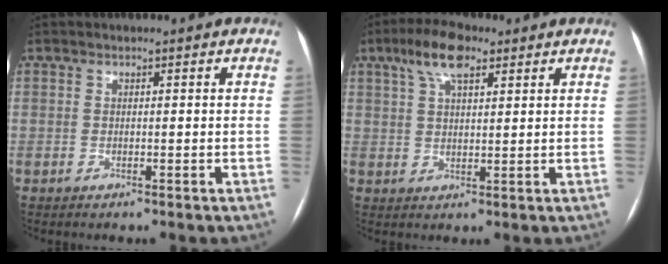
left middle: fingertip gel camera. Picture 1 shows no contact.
{"total": 7.2, "force": [4.2, 2.4, 5.4], "torque": [-0.107, 0.022, 0.074]}